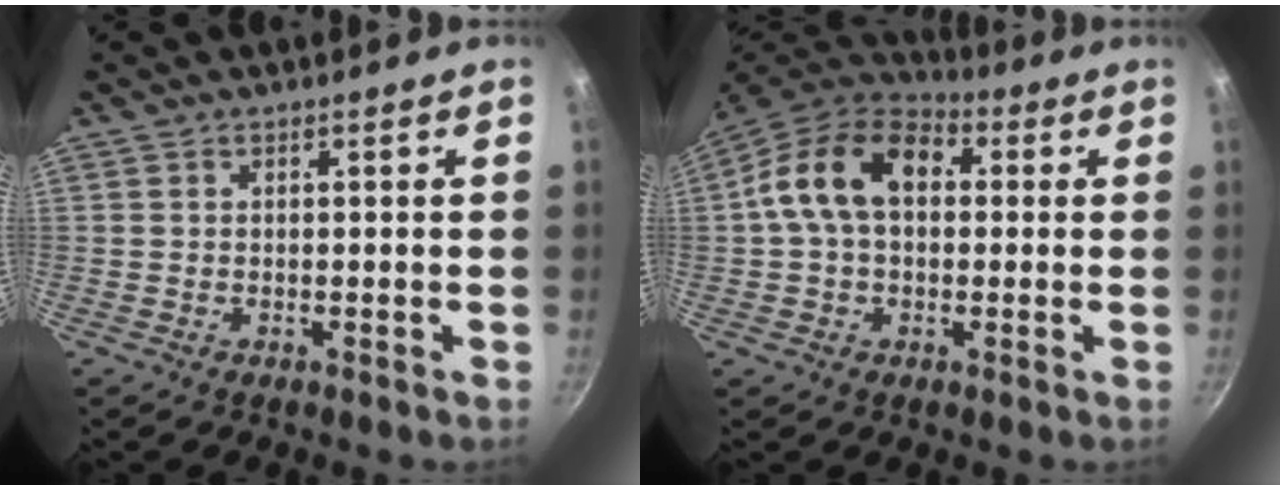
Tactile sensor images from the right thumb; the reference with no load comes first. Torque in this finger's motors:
{"motor_torque": [-0.51, 0.86, 0.51, -0.46, 0.27]}